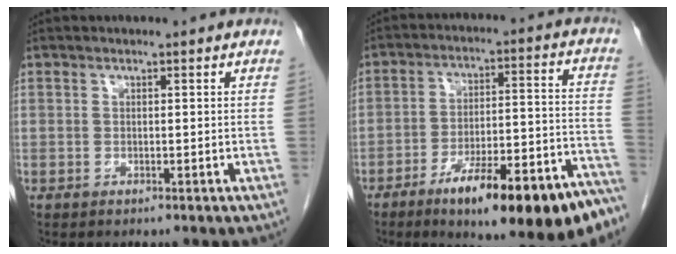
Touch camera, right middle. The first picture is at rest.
{"total": 20.9, "force": [-13.8, 3.8, 15.2], "torque": [-0.154, 0.029, -0.206]}